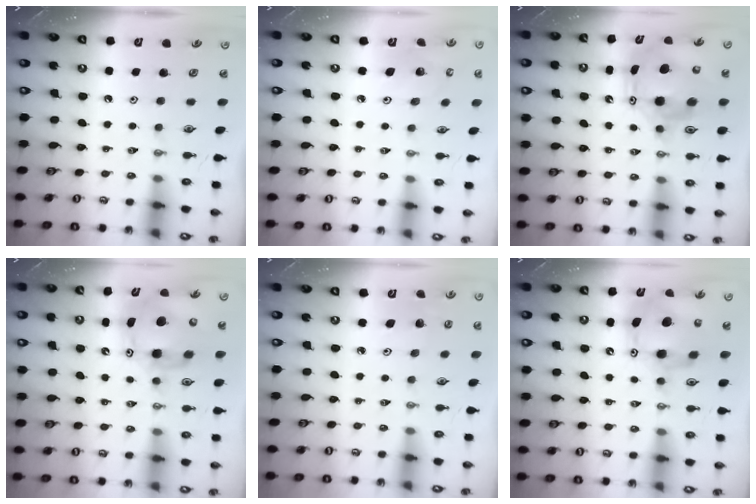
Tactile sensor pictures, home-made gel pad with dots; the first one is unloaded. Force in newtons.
{"total": 6.0, "press": 5.6, "slide": 2.3}
{"total": 11.5, "press": 11.4, "slide": 1.1}
{"total": 12.6, "press": 12.5, "slide": 1.7}
{"total": 4.4, "press": 4.0, "slide": 1.8}
{"total": 13.2, "press": 13.2, "slide": 1.1}